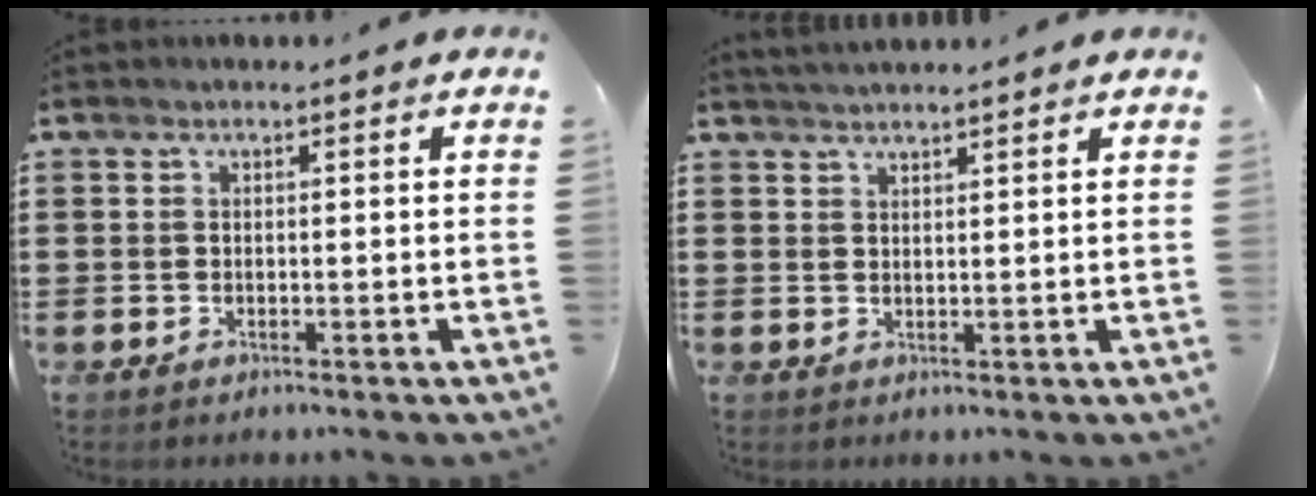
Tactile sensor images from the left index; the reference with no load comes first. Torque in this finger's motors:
{"motor_torque": [0.14, 0.14, -0.41, -0.21]}